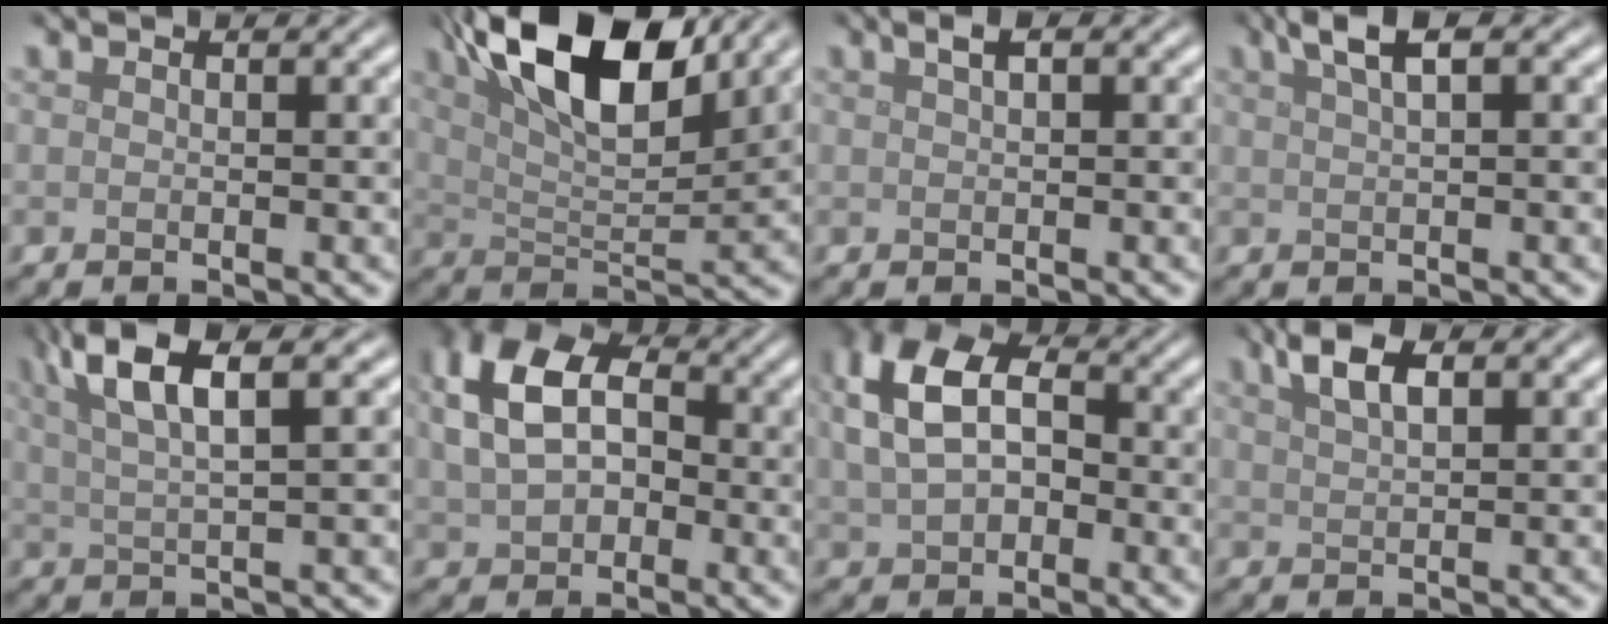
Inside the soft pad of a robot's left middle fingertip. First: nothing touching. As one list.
[{"total": 11.9, "force": [6.4, 4.7, 9.0], "torque": [-0.148, 0.015, 0.106]}, {"total": 1.2, "force": [0.7, 0.4, 0.9], "torque": [-0.016, 0.006, 0.012]}, {"total": 2.9, "force": [1.7, 0.8, 2.2], "torque": [-0.031, 0.010, 0.028]}, {"total": 6.7, "force": [3.5, 1.6, 5.5], "torque": [-0.090, 0.018, 0.061]}, {"total": 8.9, "force": [1.4, 6.5, 5.9], "torque": [-0.140, 0.021, 0.019]}, {"total": 7.9, "force": [1.2, 5.5, 5.5], "torque": [-0.135, 0.015, 0.019]}, {"total": 3.5, "force": [2.1, 1.4, 2.4], "torque": [-0.050, 0.007, 0.038]}]